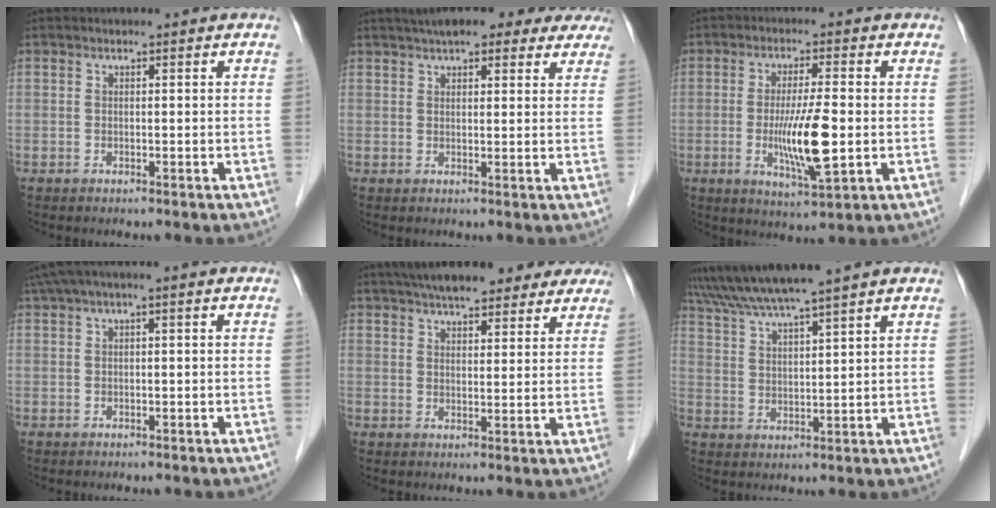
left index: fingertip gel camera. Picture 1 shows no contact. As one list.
[{"total": 15.0, "force": [12.6, 4.5, 6.8], "torque": [-0.080, 0.042, 0.155]}, {"total": 8.7, "force": [-1.2, 0.7, 8.6], "torque": [-0.160, -0.021, -0.023]}, {"total": 3.0, "force": [1.1, 0.3, 2.8], "torque": [-0.063, 0.028, 0.025]}, {"total": 15.8, "force": [13.0, 4.7, 7.7], "torque": [-0.112, 0.040, 0.172]}, {"total": 9.6, "force": [8.2, -1.8, 4.6], "torque": [-0.085, 0.014, 0.147]}]